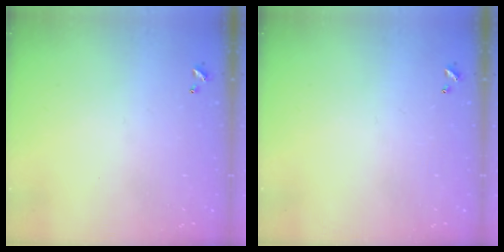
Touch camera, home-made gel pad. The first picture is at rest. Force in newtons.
{"total": 0.0}